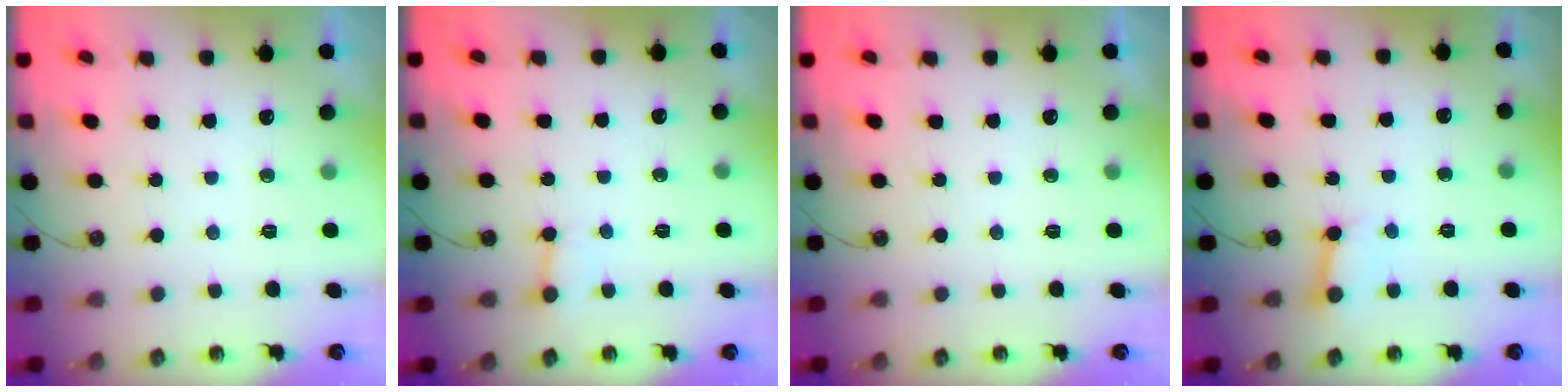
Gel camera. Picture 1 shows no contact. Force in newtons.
{"total": 4.6, "press": 4.6, "slide": 0.4}
{"total": 0.0}
{"total": 4.0, "press": 4.0, "slide": 0.6}